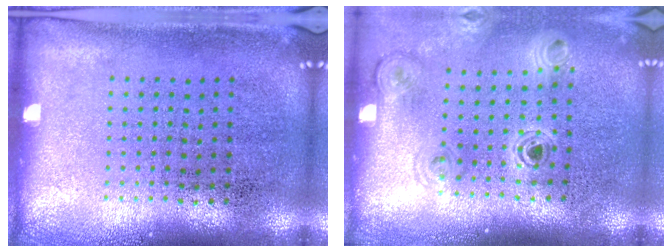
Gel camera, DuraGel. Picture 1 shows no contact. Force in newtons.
{"total": 1.1, "press": 1.1, "slide": 0.1}